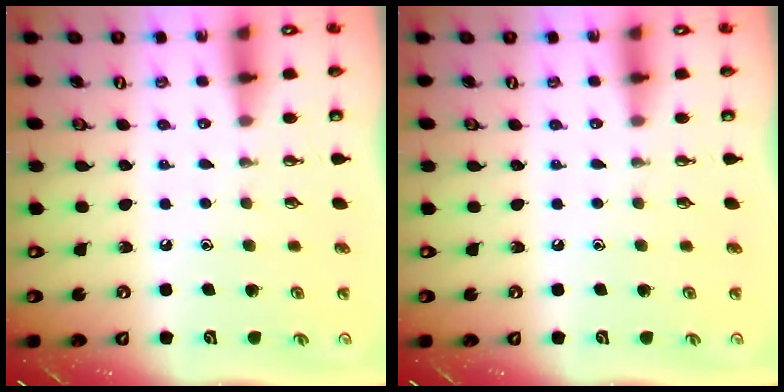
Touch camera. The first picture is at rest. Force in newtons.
{"total": 0.0}